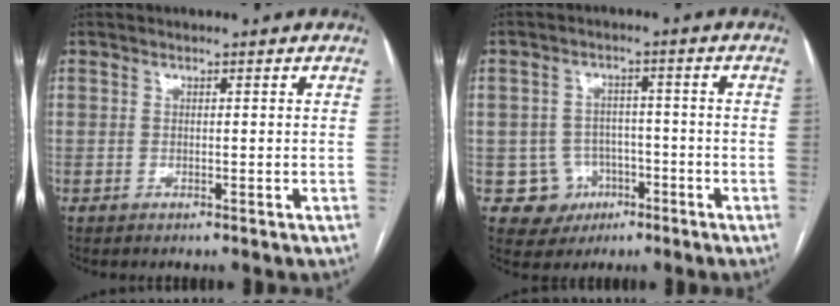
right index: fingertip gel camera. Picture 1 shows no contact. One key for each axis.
{"total": 6.2, "fx": -2.1, "fy": 5.9, "fz": 0.4, "tx": 0.005, "ty": 0.014, "tz": -0.022}